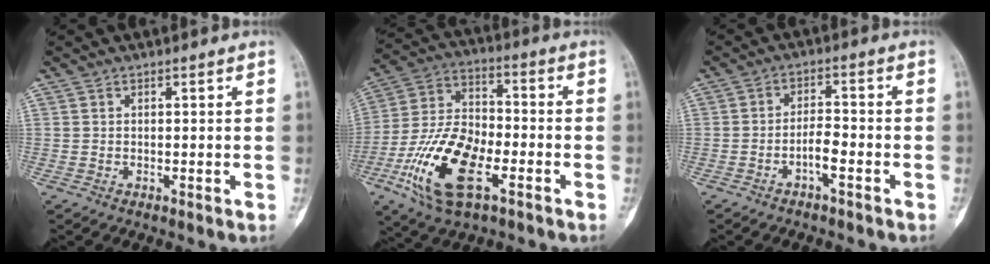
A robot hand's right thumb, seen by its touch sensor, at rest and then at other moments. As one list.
[{"total": 18.0, "force": [-7.1, 8.6, 14.1], "torque": [-0.274, 0.025, -0.133]}, {"total": 4.0, "force": [-2.1, 1.3, 3.1], "torque": [-0.055, 0.027, -0.040]}]